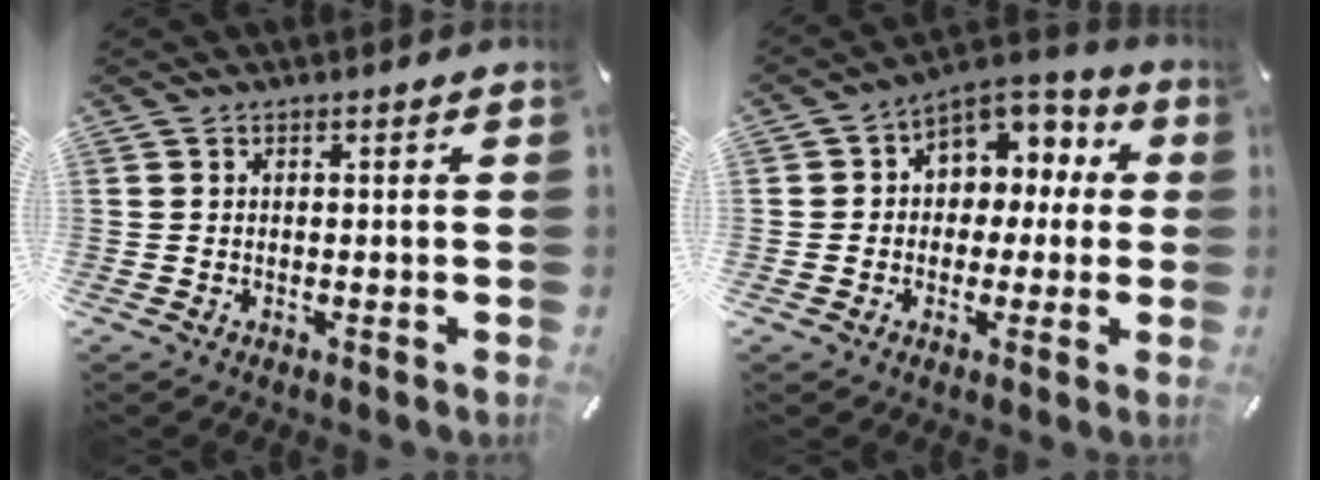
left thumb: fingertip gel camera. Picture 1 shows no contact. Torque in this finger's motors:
{"motor_torque": [0.43, 0.48, 0.61, 0.27, 0.07]}